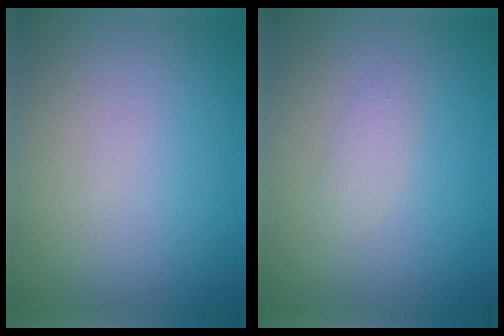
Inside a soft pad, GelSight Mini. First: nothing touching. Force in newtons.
{"total": 1.1, "press": 1.1, "slide": 0.0}